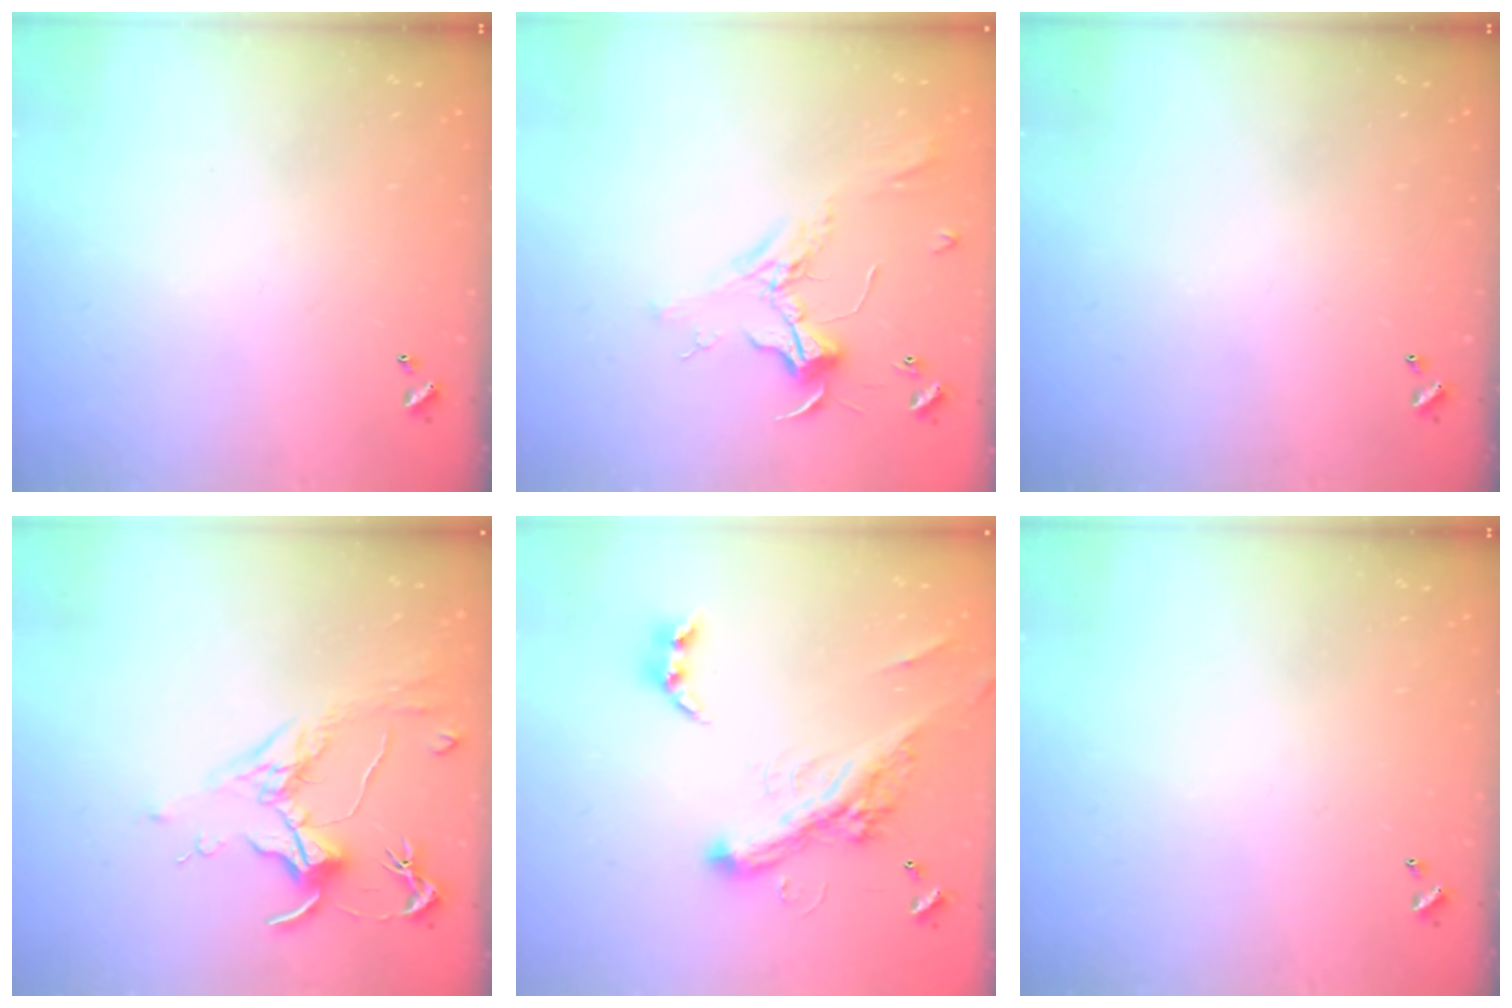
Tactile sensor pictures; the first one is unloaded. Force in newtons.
{"total": 2.4, "press": 2.3, "slide": 0.9}
{"total": 0.0}
{"total": 1.8, "press": 1.5, "slide": 0.9}
{"total": 8.3, "press": 8.0, "slide": 1.9}
{"total": 0.0}